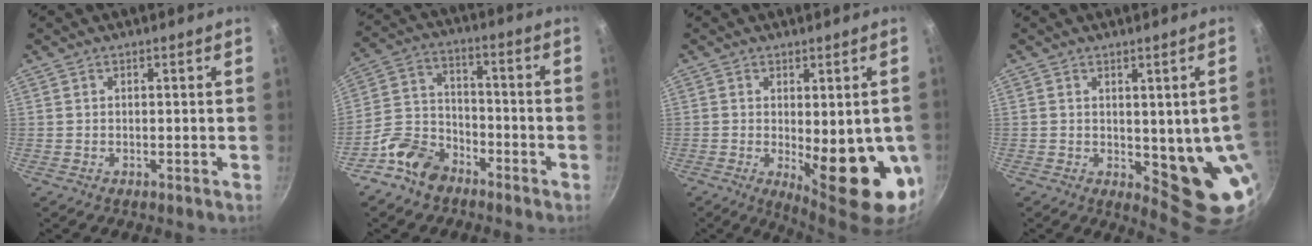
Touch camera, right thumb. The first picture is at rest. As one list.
[{"total": 10.5, "force": [-6.8, 6.7, 4.2], "torque": [-0.057, 0.066, -0.137]}, {"total": 15.7, "force": [-2.7, 5.6, 14.5], "torque": [-0.169, -0.022, -0.021]}, {"total": 11.0, "force": [-0.3, 4.1, 10.2], "torque": [-0.097, -0.021, 0.005]}]